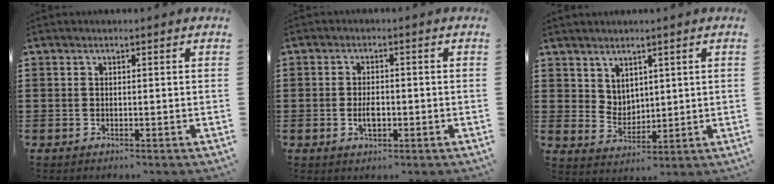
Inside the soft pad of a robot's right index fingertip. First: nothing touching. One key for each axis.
{"total": 3.0, "fx": -0.7, "fy": 1.4, "fz": 2.5, "tx": -0.047, "ty": 0.002, "tz": -0.011}
{"total": 4.2, "fx": 3.3, "fy": 2.5, "fz": 0.4, "tx": -0.022, "ty": -0.001, "tz": 0.063}